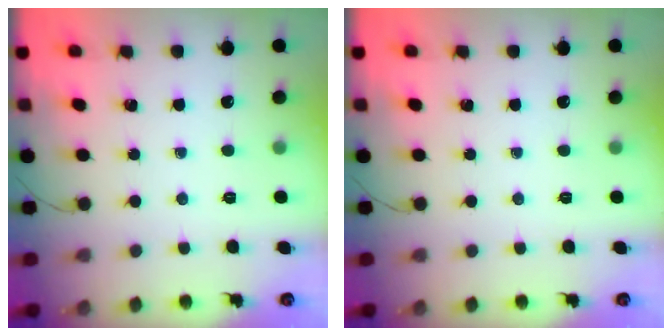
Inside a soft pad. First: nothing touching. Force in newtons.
{"total": 0.0}